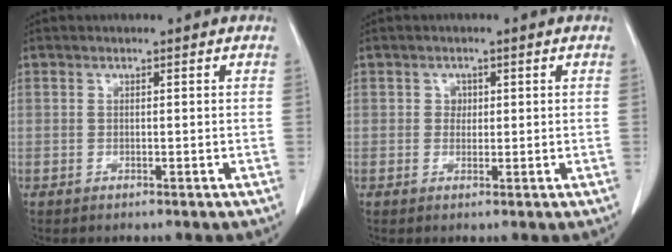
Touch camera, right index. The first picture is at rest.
{"total": 1.5, "force": [0.3, 1.3, 0.6], "torque": [-0.006, 0.001, 0.003]}